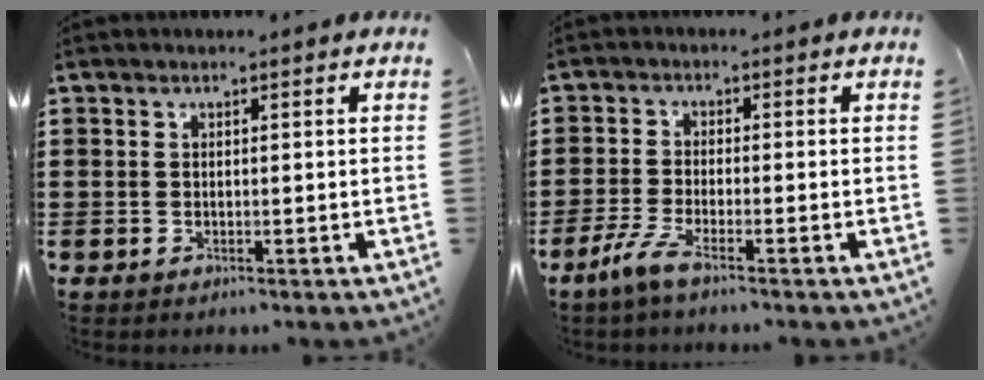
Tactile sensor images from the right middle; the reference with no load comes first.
{"total": 4.0, "force": [-2.6, 0.3, 3.0], "torque": [-0.075, -0.012, -0.053]}